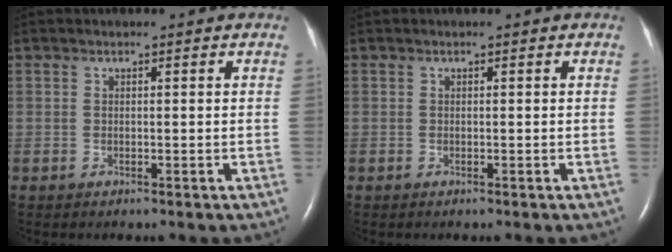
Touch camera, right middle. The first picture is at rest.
{"total": 0.0}